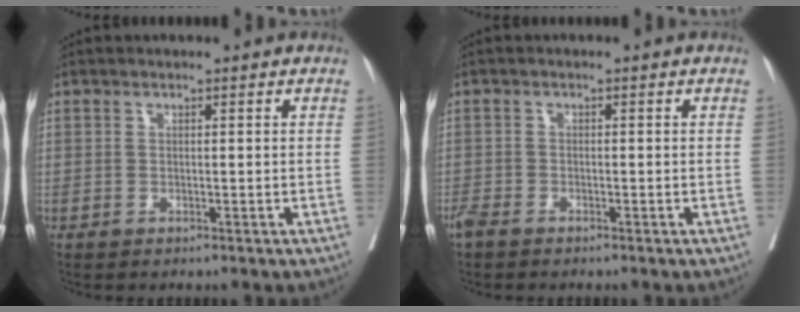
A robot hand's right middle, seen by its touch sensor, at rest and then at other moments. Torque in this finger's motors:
{"motor_torque": [0.19, -0.18, 0.14, 0.06]}